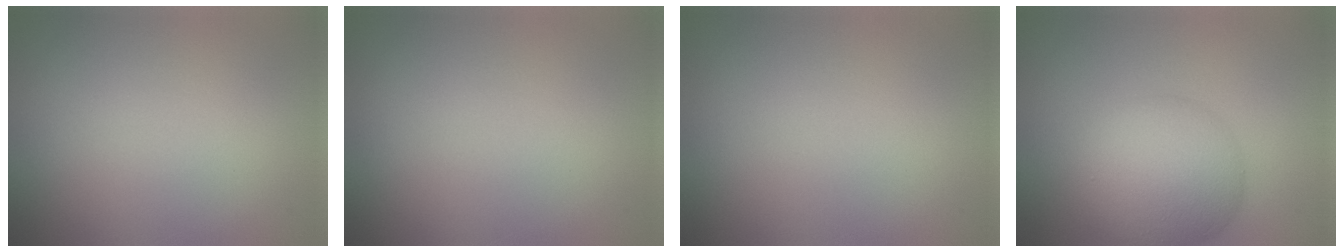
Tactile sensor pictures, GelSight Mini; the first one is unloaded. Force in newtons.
{"total": 0.0}
{"total": 0.0}
{"total": 8.0, "press": 8.0, "slide": 0.1}